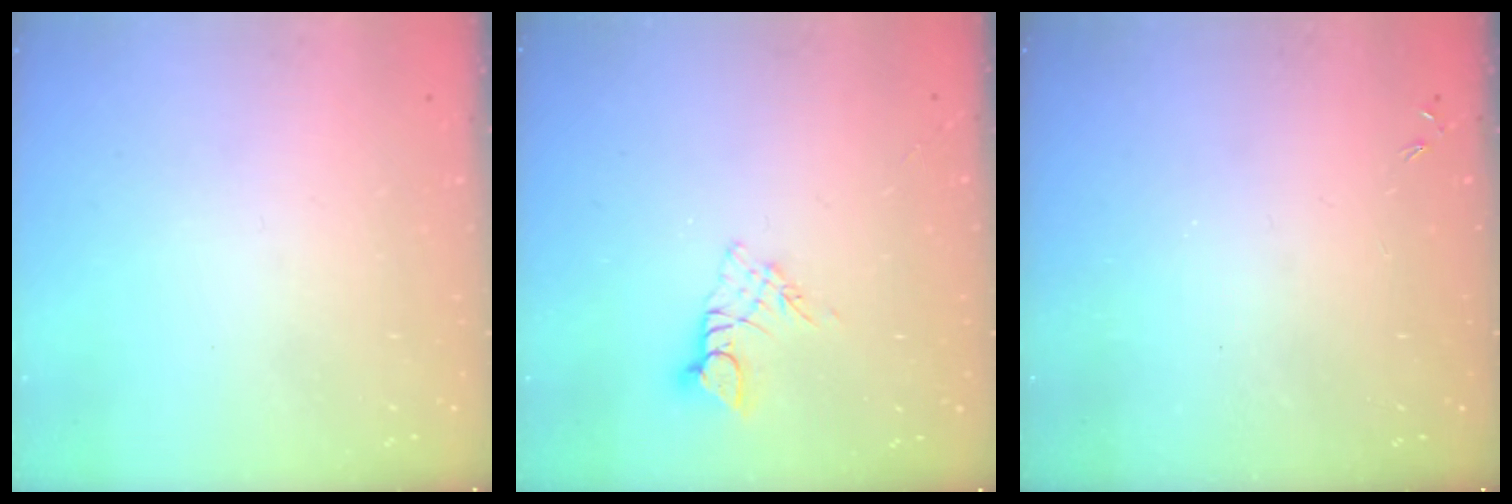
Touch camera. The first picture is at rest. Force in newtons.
{"total": 5.4, "press": 5.4, "slide": 0.4}
{"total": 0.0}